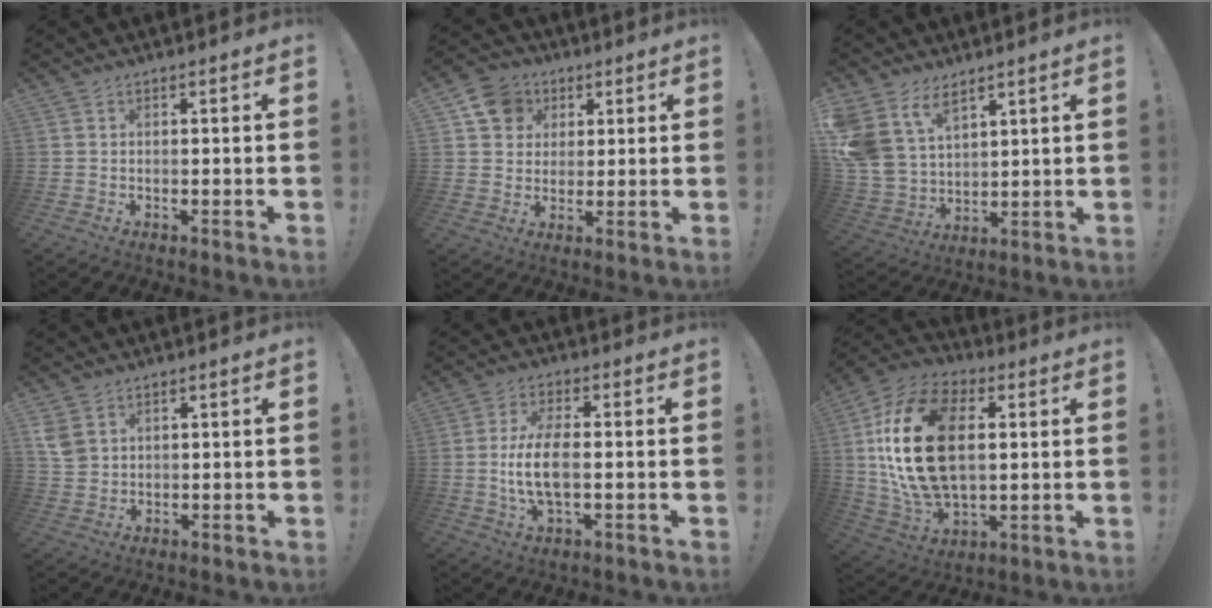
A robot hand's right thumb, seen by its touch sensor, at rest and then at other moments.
{"total": 10.4, "force": [3.8, 9.1, 3.2], "torque": [-0.040, -0.013, 0.077]}
{"total": 12.7, "force": [7.9, 8.0, 5.9], "torque": [-0.151, -0.052, 0.156]}
{"total": 4.9, "force": [2.5, 3.6, 2.3], "torque": [-0.044, -0.007, 0.048]}
{"total": 10.0, "force": [-0.8, 3.9, 9.2], "torque": [-0.184, -0.004, -0.015]}
{"total": 26.8, "force": [3.9, 16.3, 21.0], "torque": [-0.410, -0.001, 0.069]}